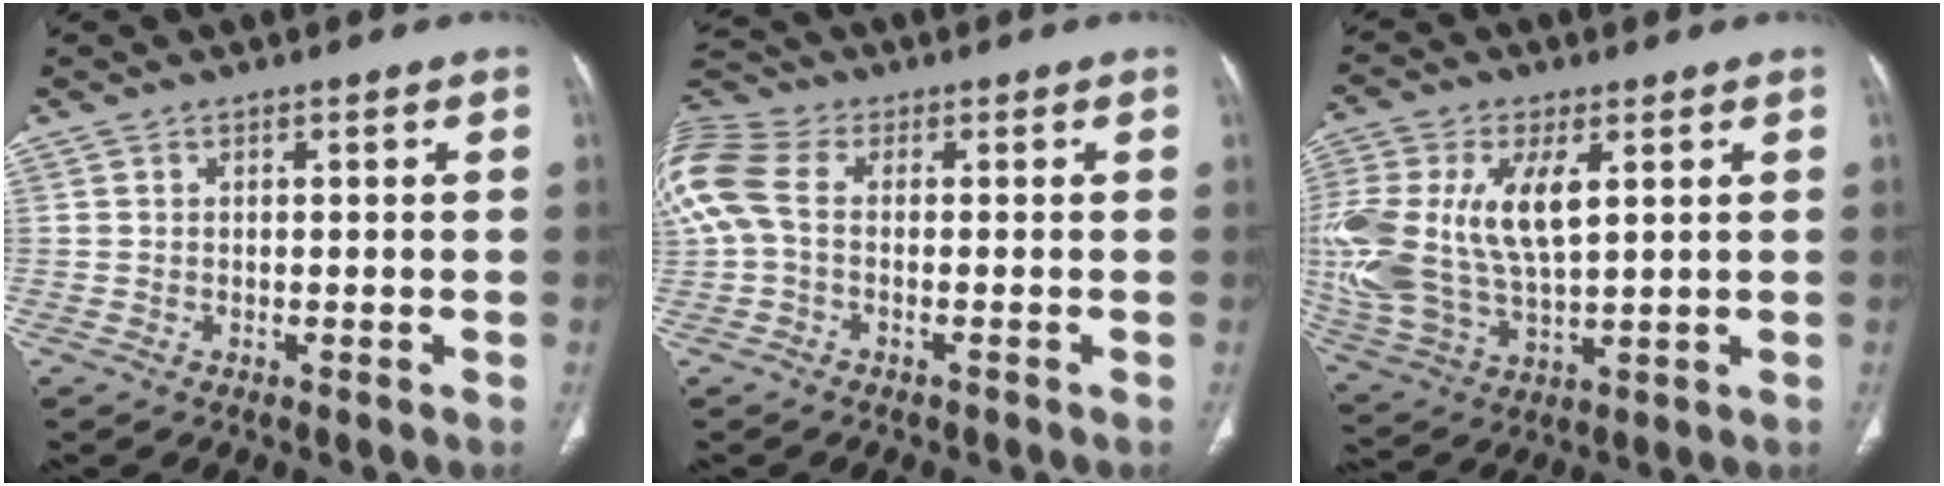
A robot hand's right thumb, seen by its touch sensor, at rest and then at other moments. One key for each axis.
{"total": 13.4, "fx": -0.1, "fy": 9.5, "fz": 9.4, "tx": -0.255, "ty": 0.028, "tz": -0.002}
{"total": 21.4, "fx": 4.1, "fy": 11.4, "fz": 17.7, "tx": -0.408, "ty": -0.009, "tz": 0.081}